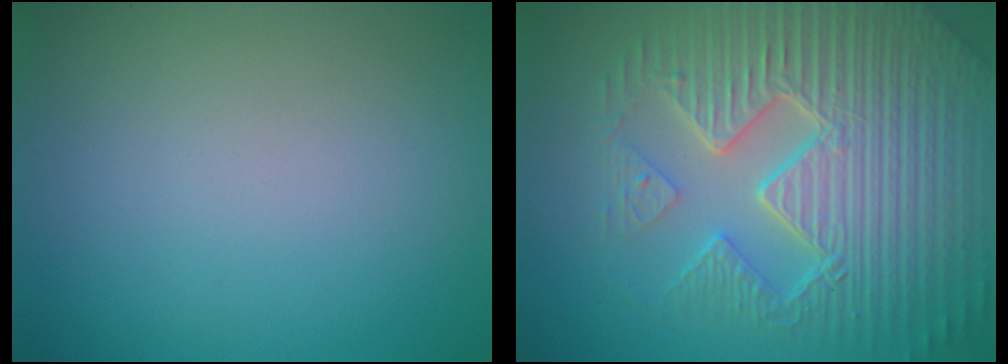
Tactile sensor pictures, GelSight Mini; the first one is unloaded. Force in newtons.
{"total": 9.8, "press": 6.8, "slide": 7.0}